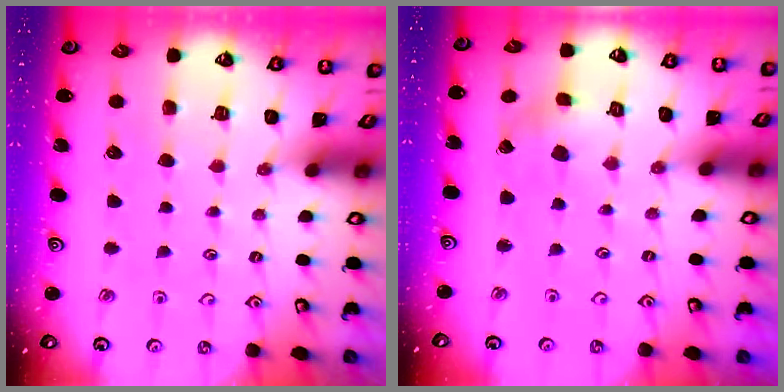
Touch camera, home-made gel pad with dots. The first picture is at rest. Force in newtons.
{"total": 2.1, "press": 2.1, "slide": 0.2}